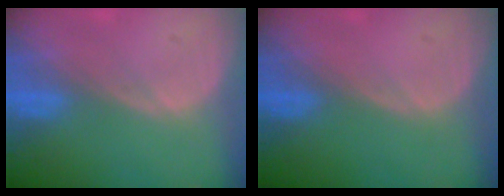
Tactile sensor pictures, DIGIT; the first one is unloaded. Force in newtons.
{"total": 0.0}